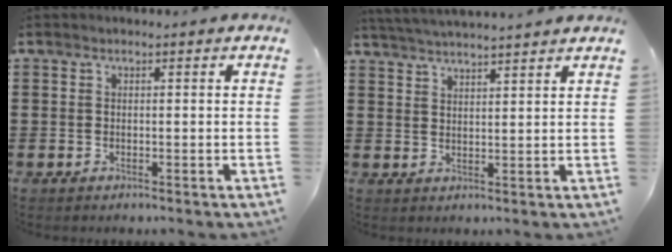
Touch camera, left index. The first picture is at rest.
{"total": 3.5, "force": [3.4, -0.6, 0.2], "torque": [-0.016, -0.014, 0.061]}